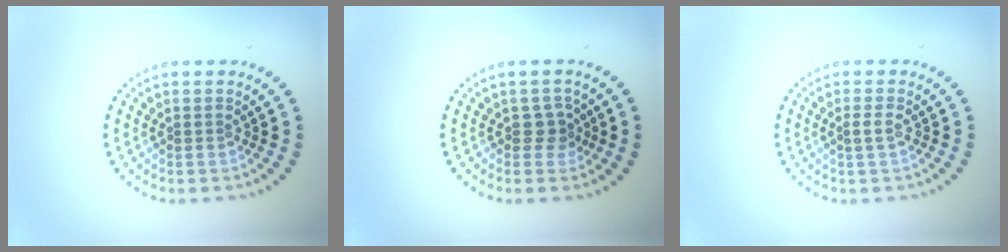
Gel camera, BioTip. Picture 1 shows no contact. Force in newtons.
{"total": 1.5, "press": 1.3, "slide": 0.9}
{"total": 1.0, "press": 0.9, "slide": 0.3}